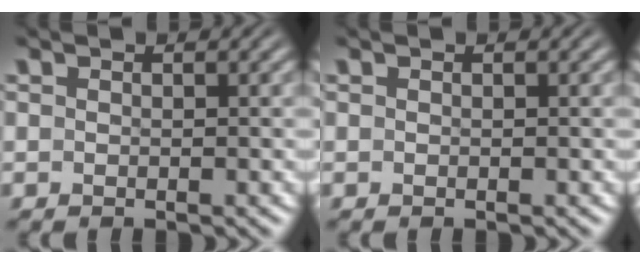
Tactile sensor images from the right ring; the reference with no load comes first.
{"total": 0.0}